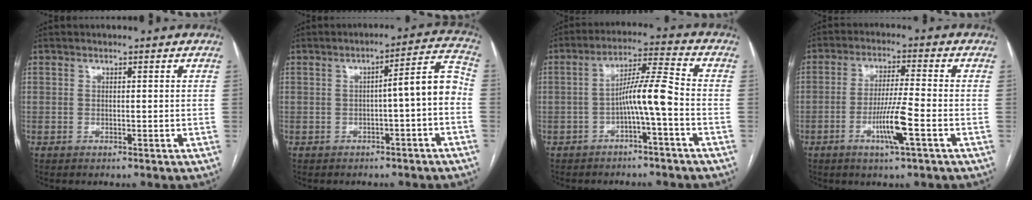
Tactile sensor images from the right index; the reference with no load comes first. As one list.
[{"total": 6.9, "force": [-1.2, 0.7, 6.8], "torque": [-0.084, 0.030, -0.017]}, {"total": 7.2, "force": [-2.1, -0.2, 6.9], "torque": [-0.121, 0.021, -0.036]}, {"total": 7.5, "force": [-2.8, -0.3, 6.9], "torque": [-0.132, -0.009, -0.053]}]